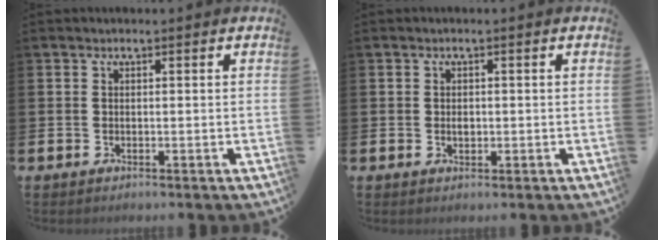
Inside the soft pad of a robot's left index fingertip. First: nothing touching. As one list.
[{"total": 1.2, "force": [0.0, 0.8, 0.9], "torque": [-0.008, 0.002, -0.004]}]